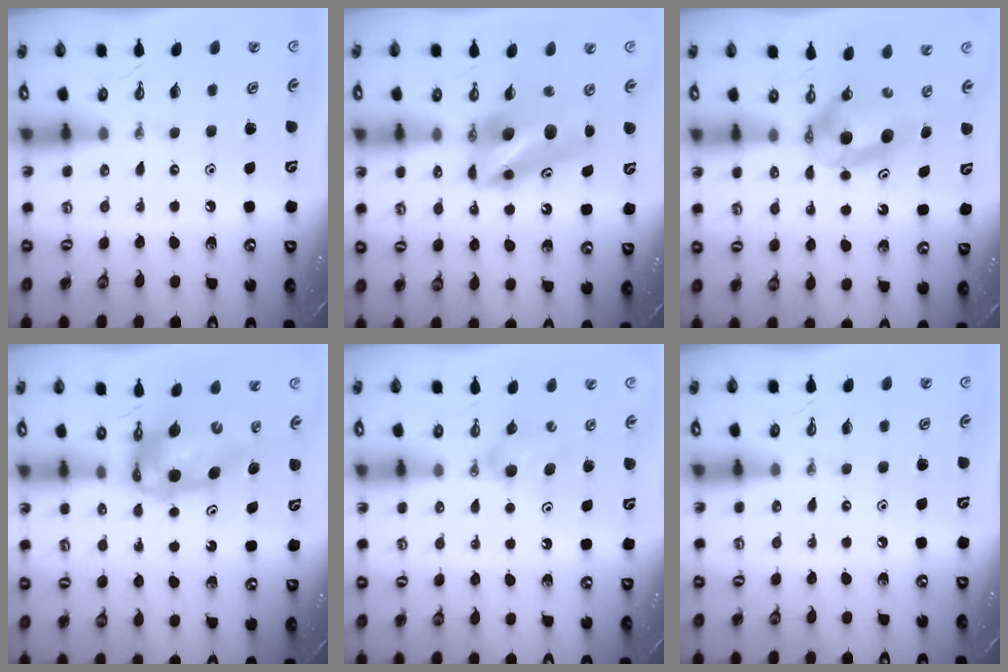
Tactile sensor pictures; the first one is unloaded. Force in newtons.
{"total": 11.0, "press": 8.1, "slide": 7.5}
{"total": 7.0, "press": 6.3, "slide": 3.0}
{"total": 7.5, "press": 7.5, "slide": 0.8}
{"total": 5.0, "press": 4.6, "slide": 1.9}
{"total": 0.0}